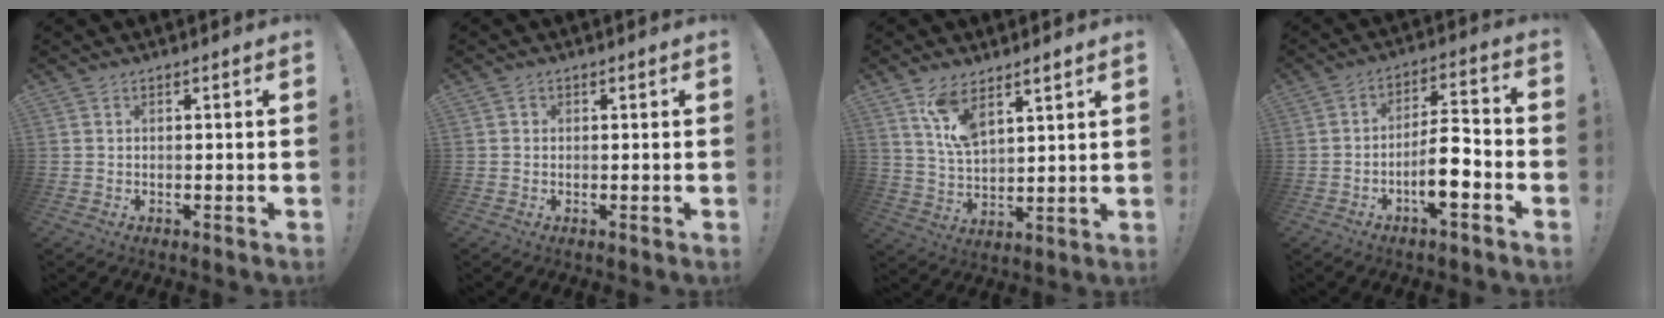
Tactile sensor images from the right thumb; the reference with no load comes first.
{"total": 0.6, "force": [0.0, 0.6, 0.1], "torque": [0.000, 0.000, 0.000]}
{"total": 9.2, "force": [6.3, 3.7, 5.6], "torque": [-0.099, -0.029, 0.116]}
{"total": 10.6, "force": [-4.0, 3.3, 9.2], "torque": [-0.151, 0.019, -0.074]}